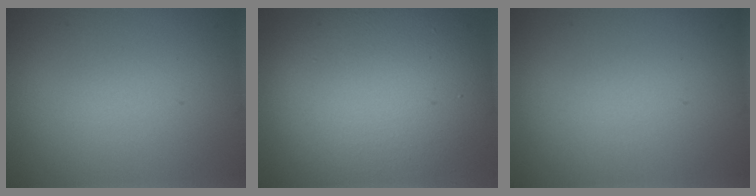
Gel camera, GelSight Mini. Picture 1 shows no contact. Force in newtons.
{"total": 13.9, "press": 13.9, "slide": 0.7}
{"total": 0.0}